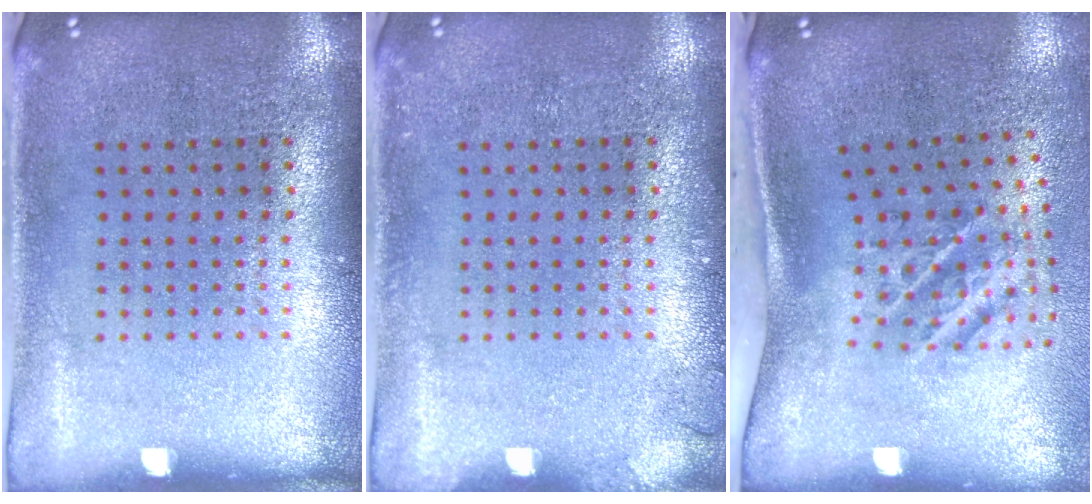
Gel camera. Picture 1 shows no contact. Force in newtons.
{"total": 0.9, "press": 0.9, "slide": 0.1}
{"total": 2.3, "press": 1.3, "slide": 1.9}